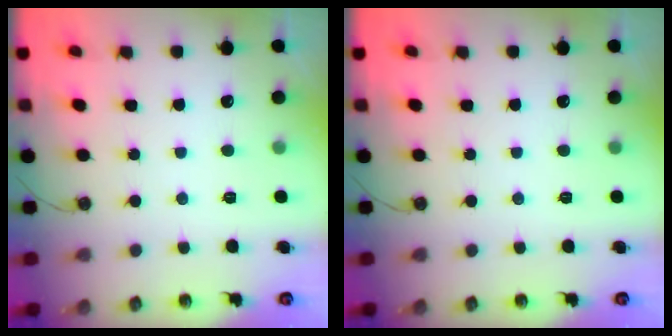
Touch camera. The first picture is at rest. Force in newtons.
{"total": 0.0}